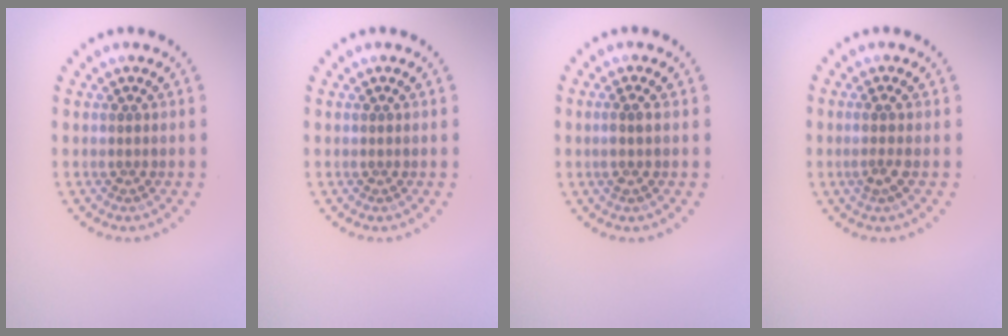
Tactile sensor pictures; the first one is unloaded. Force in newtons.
{"total": 0.0}
{"total": 1.0, "press": 0.7, "slide": 0.6}
{"total": 1.4, "press": 1.1, "slide": 0.8}